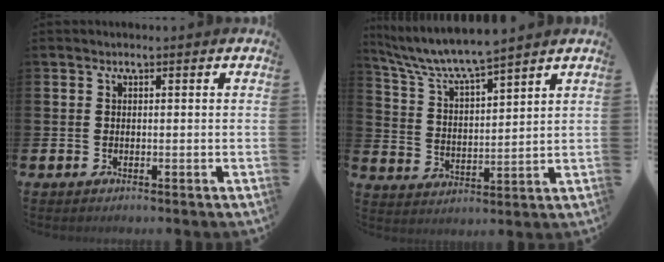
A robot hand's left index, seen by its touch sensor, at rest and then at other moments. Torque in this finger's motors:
{"motor_torque": [0.13, -0.33, 0.46, 0.09]}